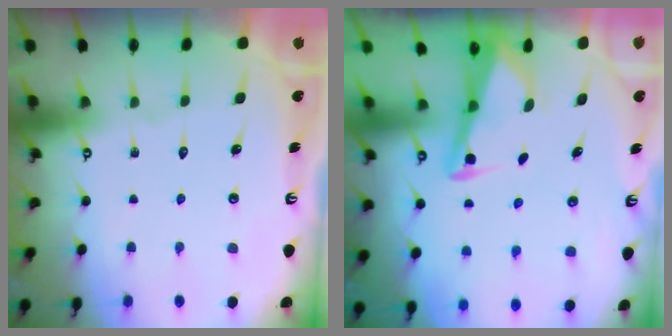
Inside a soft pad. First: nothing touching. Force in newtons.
{"total": 3.0, "press": 3.0, "slide": 0.4}